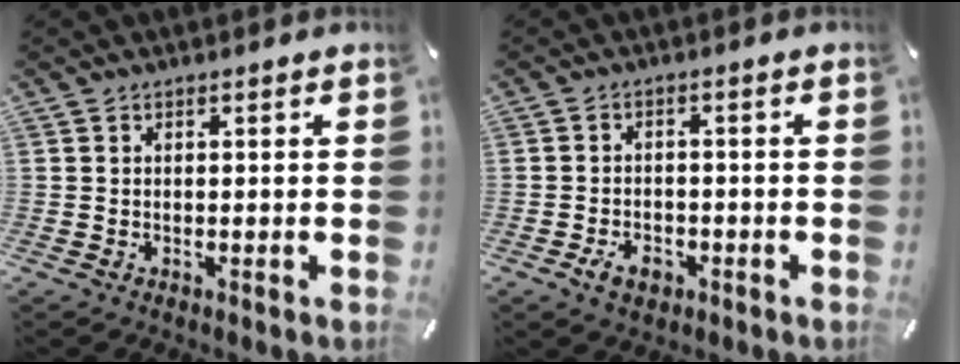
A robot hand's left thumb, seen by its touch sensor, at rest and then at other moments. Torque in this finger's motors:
{"motor_torque": [0.24, 0.31, 0.01, 0.00, 0.00]}